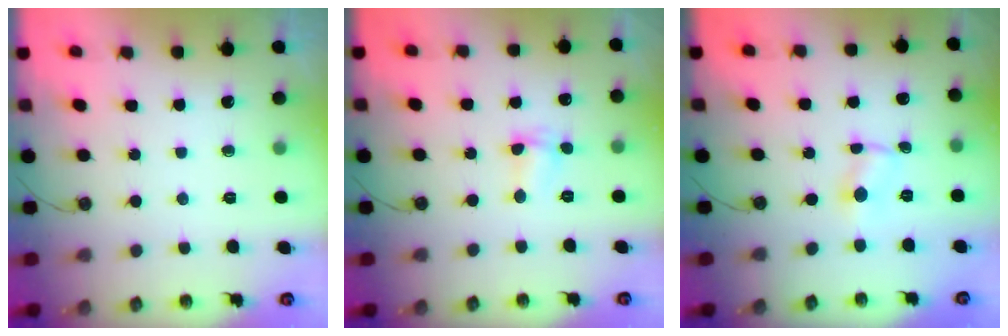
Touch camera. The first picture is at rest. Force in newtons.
{"total": 2.5, "press": 2.5, "slide": 0.4}
{"total": 1.0, "press": 0.9, "slide": 0.1}